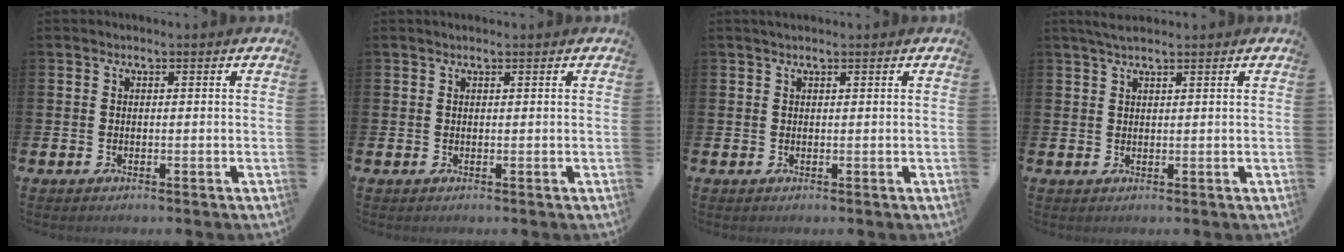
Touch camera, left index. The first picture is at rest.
{"total": 0.5, "force": [0.5, 0.1, 0.2], "torque": [-0.001, 0.001, 0.008]}
{"total": 0.8, "force": [0.7, 0.1, 0.4], "torque": [-0.004, 0.001, 0.012]}
{"total": 2.6, "force": [2.1, 0.4, 1.5], "torque": [-0.028, -0.001, 0.037]}